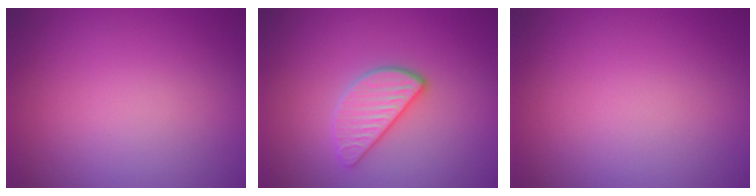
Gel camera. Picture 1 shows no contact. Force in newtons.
{"total": 3.1, "press": 2.8, "slide": 1.4}
{"total": 0.0}